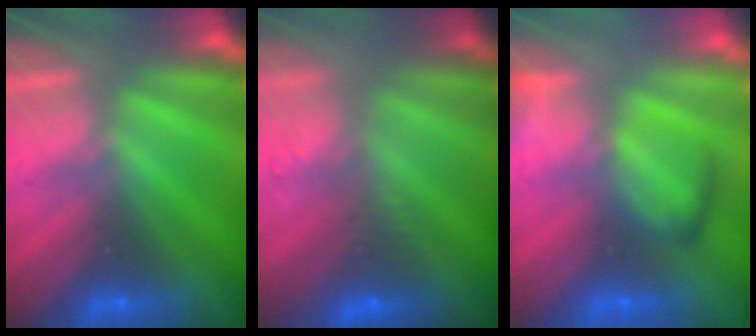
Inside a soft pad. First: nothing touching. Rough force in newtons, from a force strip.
{"total": 2.7}
{"total": 2.5}